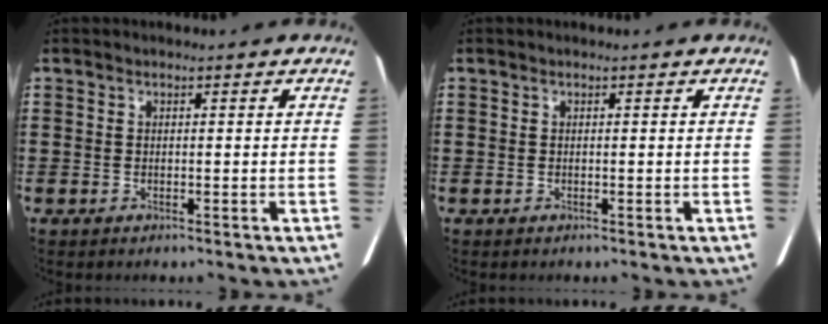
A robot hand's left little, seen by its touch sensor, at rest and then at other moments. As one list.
[{"total": 0.0}]